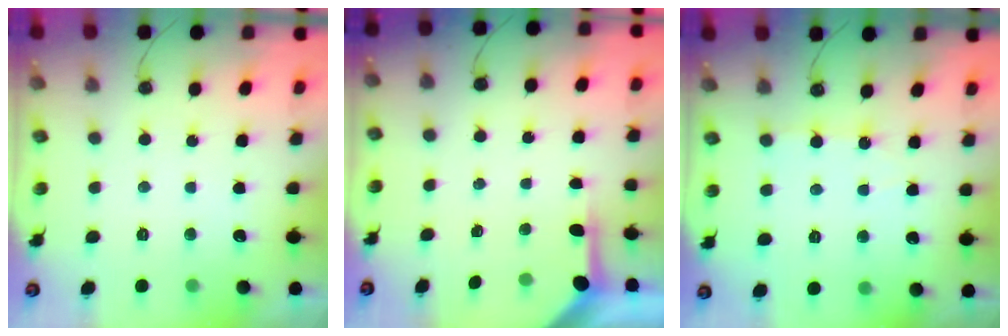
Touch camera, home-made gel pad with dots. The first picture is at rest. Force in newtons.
{"total": 3.9, "press": 3.9, "slide": 0.4}
{"total": 3.3, "press": 3.3, "slide": 0.6}